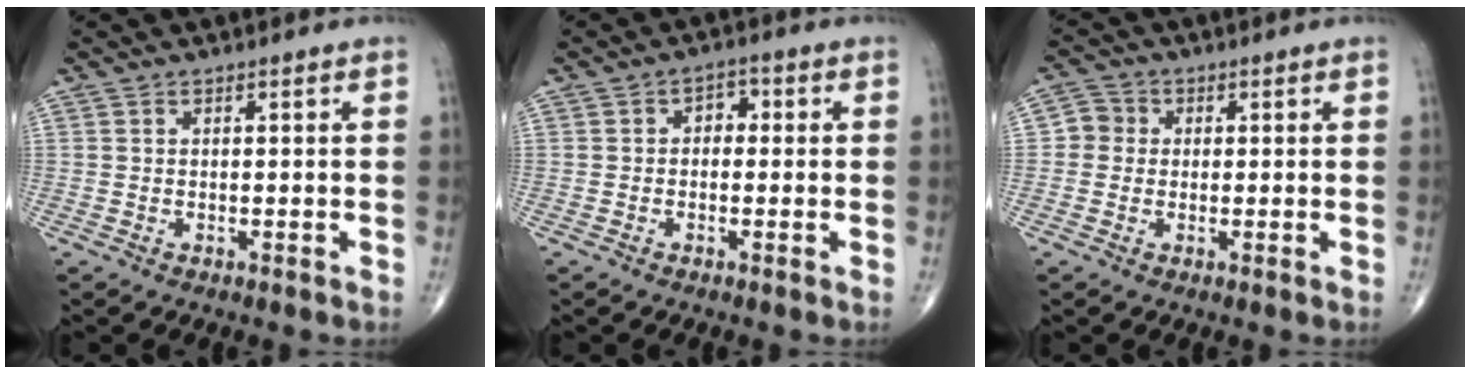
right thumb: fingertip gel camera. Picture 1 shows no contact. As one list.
[{"total": 2.8, "force": [0.1, 2.0, 1.9], "torque": [-0.009, 0.011, -0.009]}, {"total": 3.6, "force": [0.0, 3.5, 1.0], "torque": [0.003, 0.007, -0.008]}]